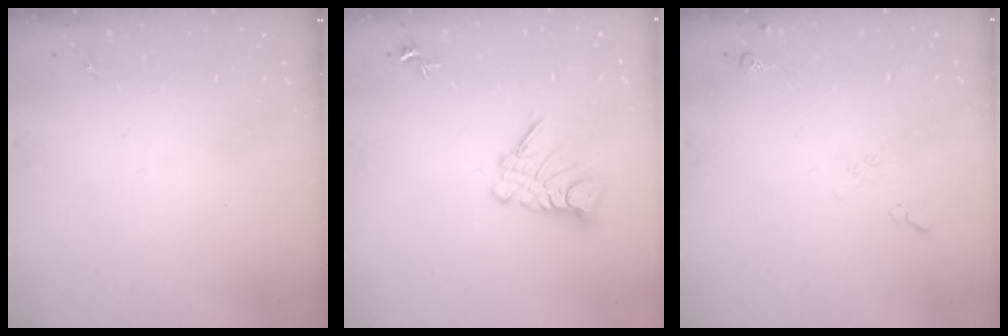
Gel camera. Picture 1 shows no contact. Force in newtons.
{"total": 9.7, "press": 9.7, "slide": 0.9}
{"total": 4.6, "press": 4.5, "slide": 0.8}